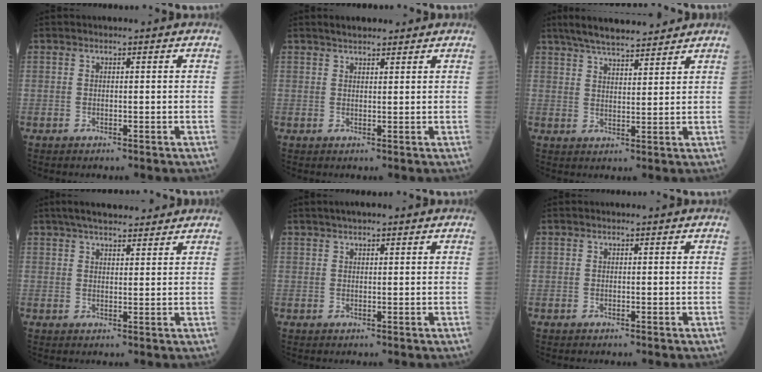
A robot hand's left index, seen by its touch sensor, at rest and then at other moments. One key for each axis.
{"total": 3.1, "fx": 2.6, "fy": 1.1, "fz": 1.2, "tx": -0.017, "ty": 0.019, "tz": 0.039}
{"total": 10.4, "fx": 9.0, "fy": 1.9, "fz": 4.9, "tx": -0.080, "ty": 0.020, "tz": 0.143}
{"total": 9.3, "fx": 7.9, "fy": 2.3, "fz": 4.4, "tx": -0.062, "ty": 0.030, "tz": 0.116}
{"total": 2.6, "fx": 1.9, "fy": 0.7, "fz": 1.7, "tx": -0.027, "ty": 0.016, "tz": 0.029}
{"total": 0.0}